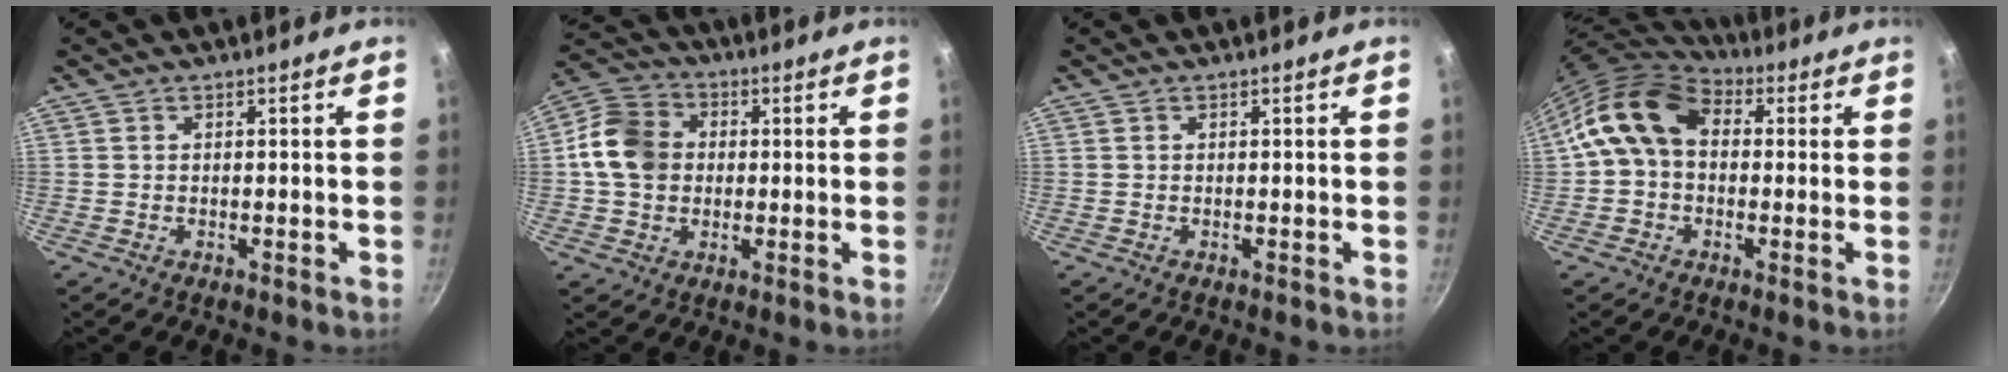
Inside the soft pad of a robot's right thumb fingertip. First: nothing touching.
{"total": 11.2, "force": [0.5, 9.2, 6.4], "torque": [-0.095, 0.015, -0.010]}
{"total": 0.0}
{"total": 12.2, "force": [1.7, 9.1, 8.0], "torque": [-0.118, 0.022, 0.010]}